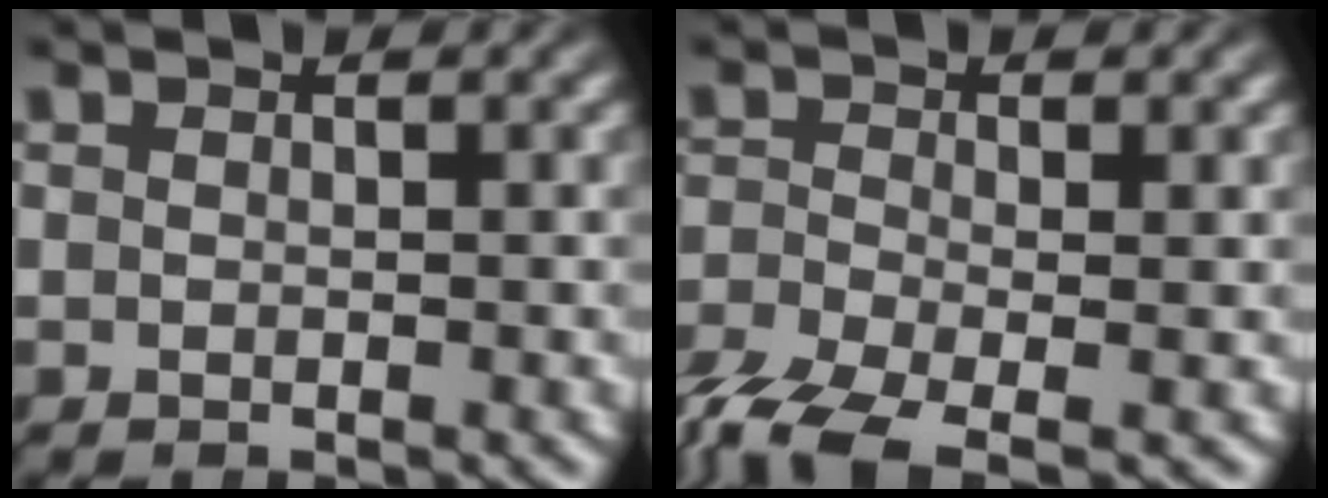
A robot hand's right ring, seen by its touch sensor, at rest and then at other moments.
{"total": 4.6, "force": [-3.5, 1.6, 2.6], "torque": [-0.061, -0.031, -0.042]}